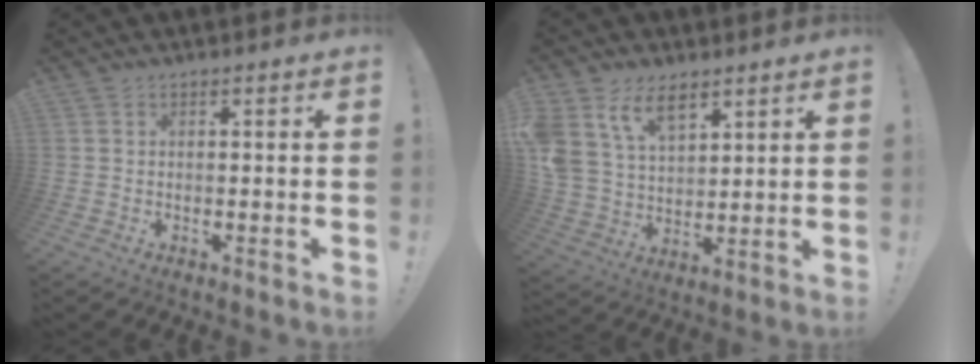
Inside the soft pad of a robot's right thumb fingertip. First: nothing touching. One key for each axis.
{"total": 13.1, "fx": 8.3, "fy": 7.5, "fz": 6.8, "tx": -0.138, "ty": -0.039, "tz": 0.160}